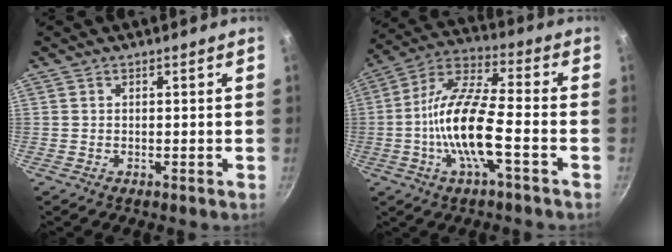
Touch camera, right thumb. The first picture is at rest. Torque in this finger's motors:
{"motor_torque": [0.44, 0.28, 1.63, -0.08, 0.62]}